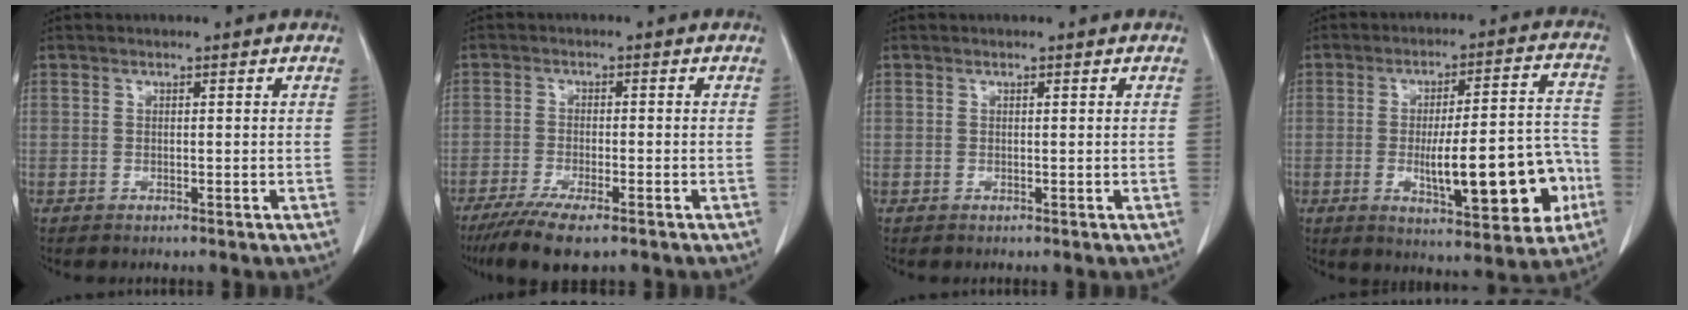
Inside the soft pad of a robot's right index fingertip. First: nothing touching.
{"total": 8.2, "force": [-5.9, 1.1, 5.5], "torque": [-0.089, -0.019, -0.092]}
{"total": 0.0}
{"total": 16.3, "force": [-4.0, 3.8, 15.4], "torque": [-0.218, 0.017, -0.045]}